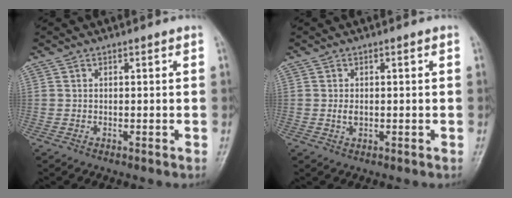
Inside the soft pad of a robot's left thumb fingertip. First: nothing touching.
{"total": 1.4, "force": [-0.1, 0.9, 1.0], "torque": [-0.019, 0.002, -0.002]}